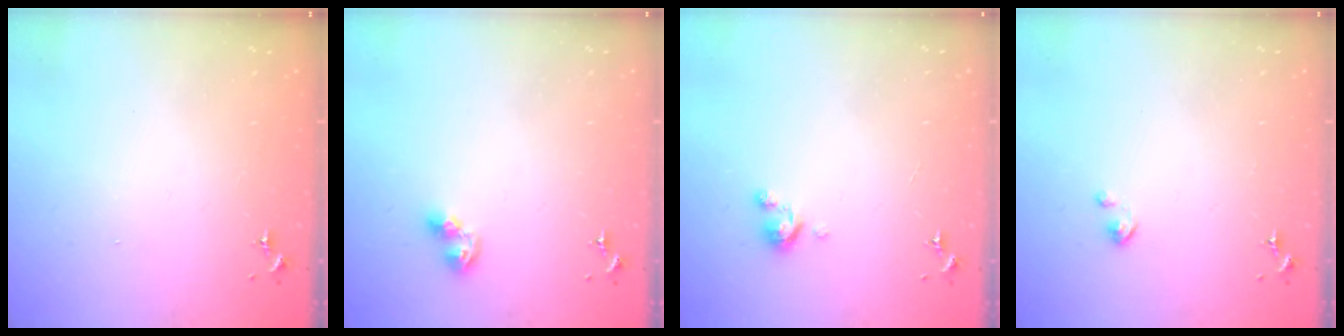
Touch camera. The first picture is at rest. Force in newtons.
{"total": 7.0, "press": 7.0, "slide": 0.5}
{"total": 3.0, "press": 3.0, "slide": 0.3}
{"total": 2.2, "press": 2.2, "slide": 0.2}